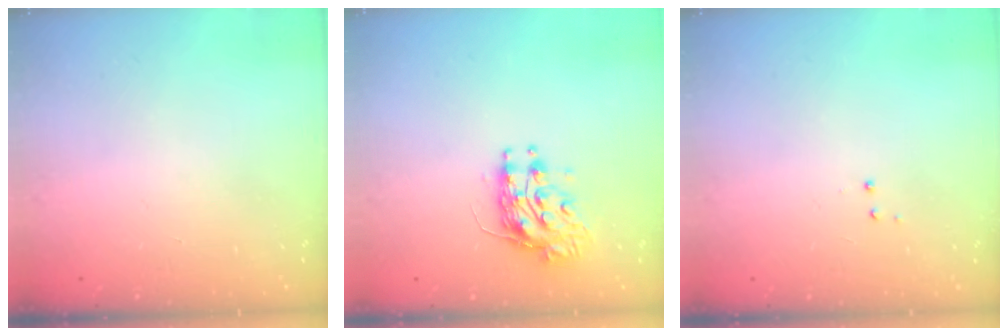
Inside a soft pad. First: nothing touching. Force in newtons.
{"total": 9.3, "press": 9.2, "slide": 0.6}
{"total": 2.9, "press": 2.8, "slide": 0.6}